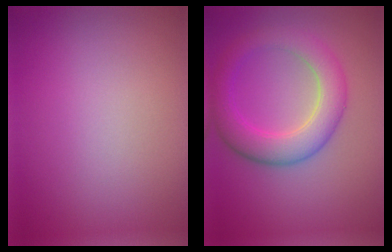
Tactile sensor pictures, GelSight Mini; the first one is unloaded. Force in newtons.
{"total": 5.2, "press": 5.2, "slide": 0.1}